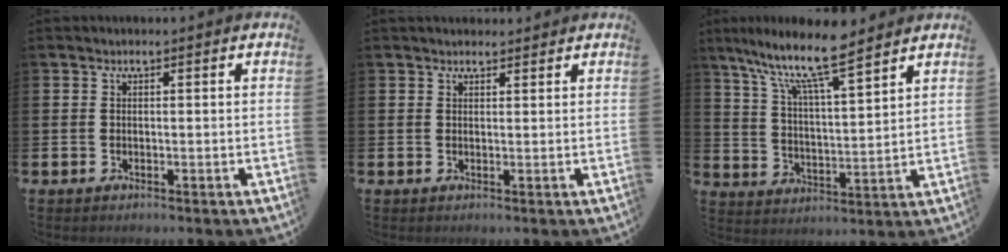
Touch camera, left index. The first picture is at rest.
{"total": 1.5, "force": [1.3, 0.6, 0.2], "torque": [0.017, -0.007, 0.020]}
{"total": 10.2, "force": [8.6, 1.3, 5.2], "torque": [-0.113, -0.052, 0.146]}